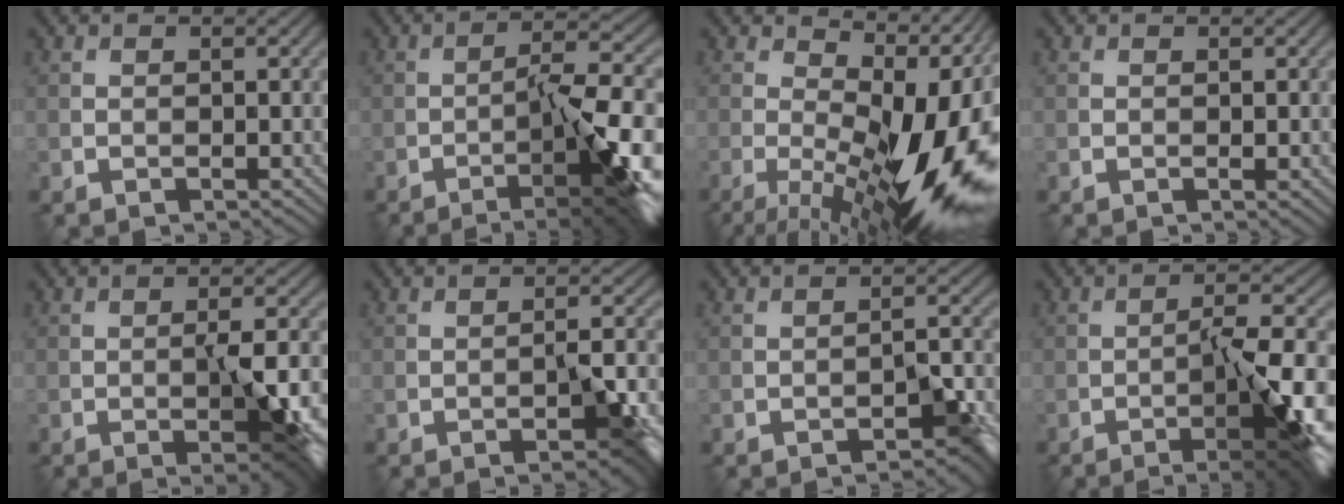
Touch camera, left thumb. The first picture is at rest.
{"total": 12.9, "force": [-5.3, 2.8, 11.4], "torque": [-0.146, 0.015, -0.081]}
{"total": 17.9, "force": [-1.3, 7.2, 16.3], "torque": [-0.211, -0.015, -0.009]}
{"total": 0.0}
{"total": 7.4, "force": [-1.9, 1.9, 6.9], "torque": [-0.107, -0.006, -0.025]}
{"total": 5.4, "force": [-2.4, 1.5, 4.6], "torque": [-0.066, 0.004, -0.036]}
{"total": 4.3, "force": [-2.6, 1.3, 3.2], "torque": [-0.041, 0.010, -0.037]}
{"total": 11.4, "force": [-4.3, 2.4, 10.3], "torque": [-0.144, 0.007, -0.066]}